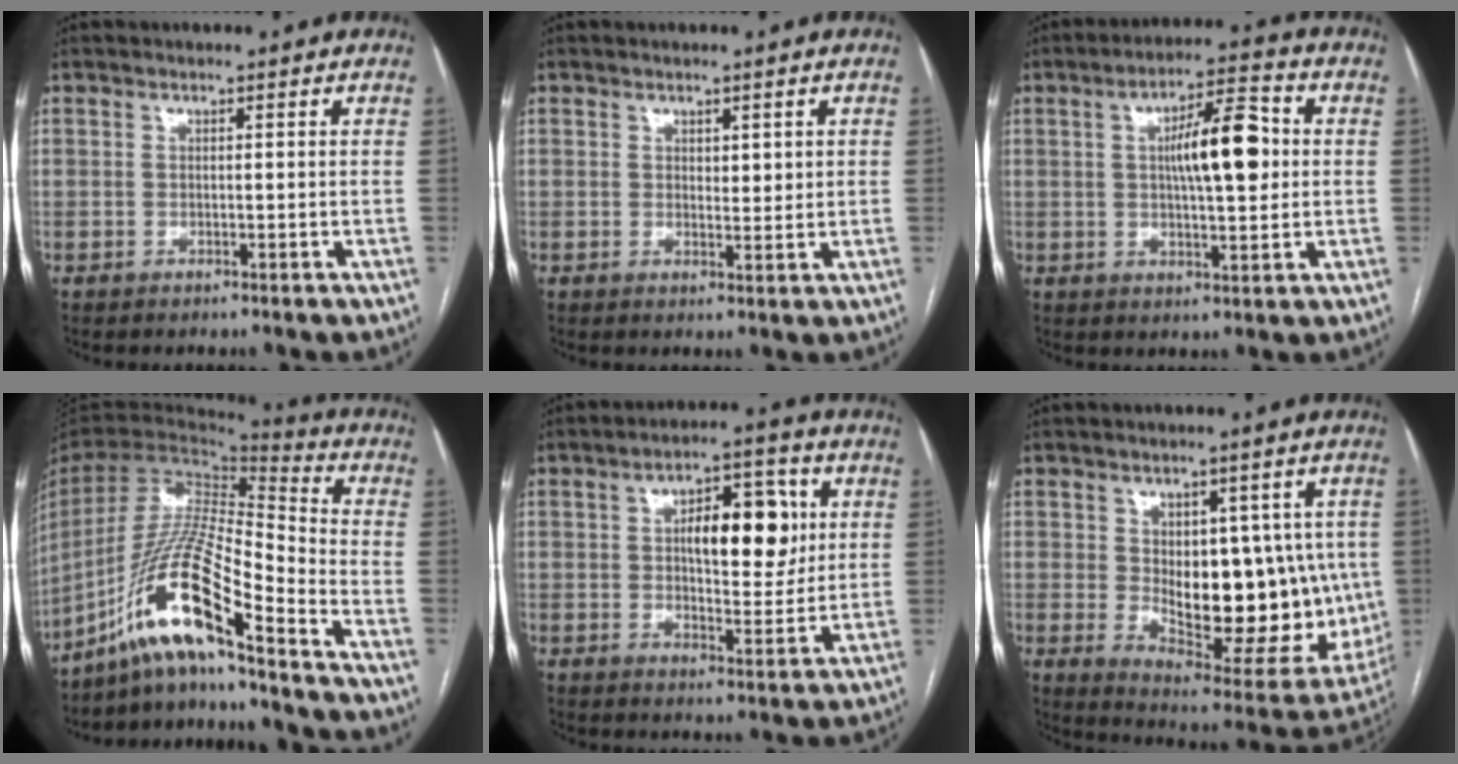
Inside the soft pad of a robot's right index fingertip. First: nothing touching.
{"total": 2.6, "force": [0.8, 1.2, 2.2], "torque": [-0.033, -0.003, 0.015]}
{"total": 10.7, "force": [1.4, 2.7, 10.2], "torque": [-0.168, 0.020, 0.023]}
{"total": 16.3, "force": [-11.6, 0.3, 11.5], "torque": [-0.225, -0.004, -0.218]}
{"total": 11.7, "force": [2.7, 4.7, 10.4], "torque": [-0.153, 0.017, 0.044]}
{"total": 19.8, "force": [-0.3, 9.4, 17.5], "torque": [-0.219, 0.001, 0.026]}